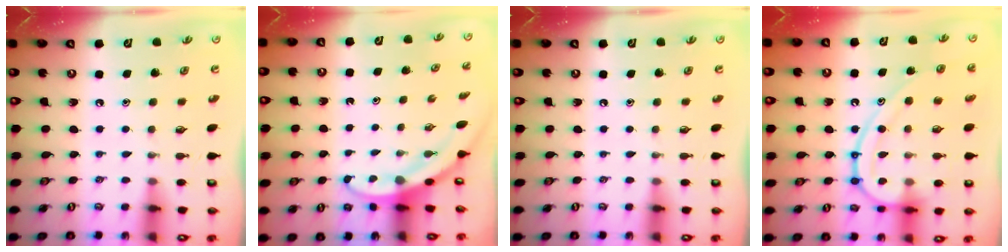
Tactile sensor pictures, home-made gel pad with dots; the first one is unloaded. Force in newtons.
{"total": 2.9, "press": 2.9, "slide": 0.1}
{"total": 0.0}
{"total": 16.5, "press": 16.4, "slide": 1.6}